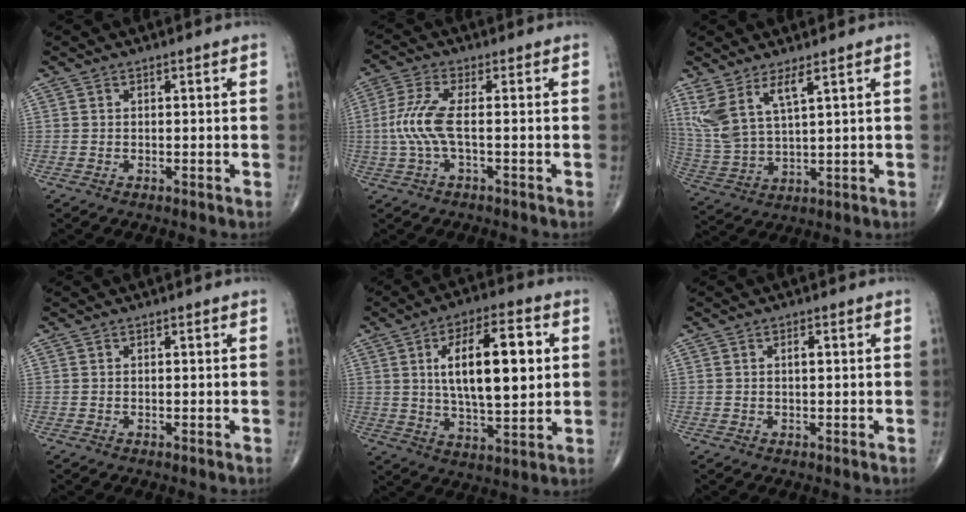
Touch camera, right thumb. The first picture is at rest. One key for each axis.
{"total": 7.1, "fx": -0.6, "fy": 1.9, "fz": 6.9, "tx": -0.182, "ty": 0.012, "tz": -0.020}
{"total": 9.4, "fx": 5.1, "fy": 2.7, "fz": 7.3, "tx": -0.171, "ty": -0.027, "tz": 0.117}
{"total": 0.0}
{"total": 17.5, "fx": 3.4, "fy": 7.2, "fz": 15.6, "tx": -0.238, "ty": -0.002, "tz": 0.057}
{"total": 1.4, "fx": 0.3, "fy": 0.5, "fz": 1.2, "tx": -0.023, "ty": 0.002, "tz": 0.005}